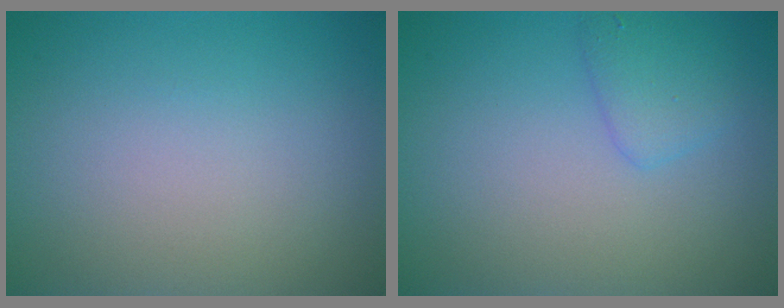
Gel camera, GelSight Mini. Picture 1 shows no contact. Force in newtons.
{"total": 1.8, "press": 1.8, "slide": 0.2}